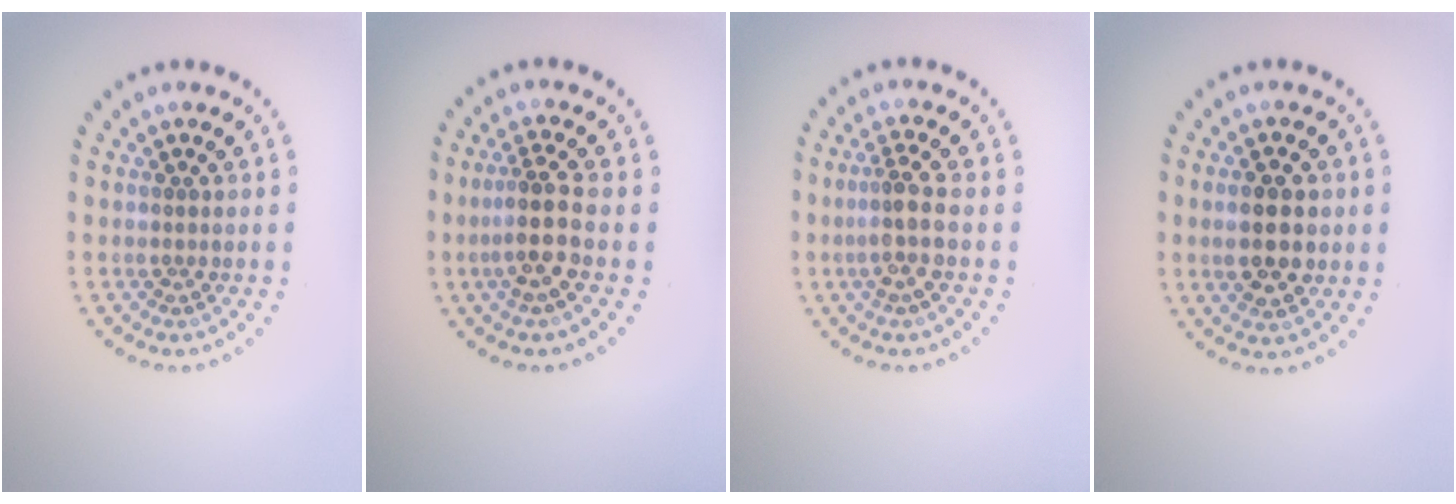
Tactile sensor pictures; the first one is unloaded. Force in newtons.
{"total": 3.2, "press": 2.6, "slide": 1.9}
{"total": 2.6, "press": 2.0, "slide": 1.6}
{"total": 4.4, "press": 4.4, "slide": 0.3}